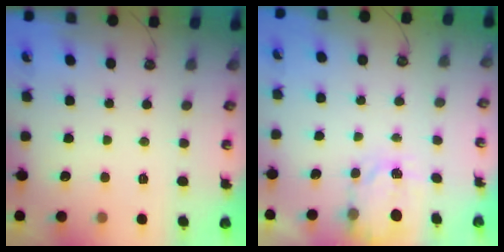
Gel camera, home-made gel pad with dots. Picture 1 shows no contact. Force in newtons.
{"total": 3.8, "press": 3.8, "slide": 0.1}